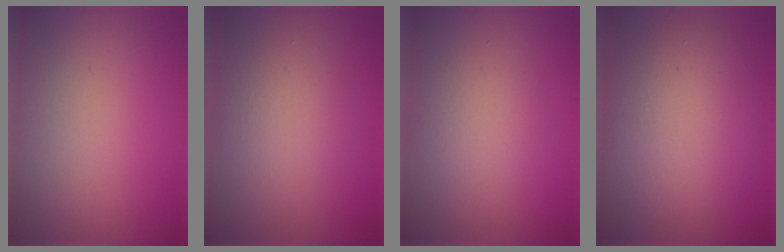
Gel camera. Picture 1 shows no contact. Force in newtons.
{"total": 3.3, "press": 3.3, "slide": 0.3}
{"total": 2.7, "press": 2.7, "slide": 0.2}
{"total": 7.5, "press": 7.5, "slide": 0.4}